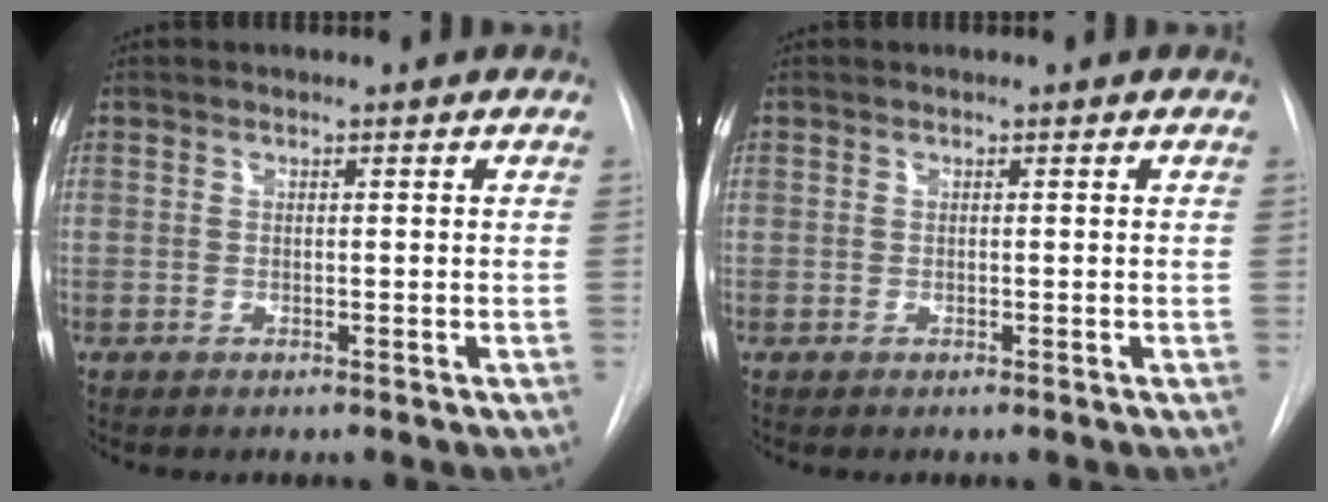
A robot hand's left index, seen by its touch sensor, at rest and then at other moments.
{"total": 0.0}